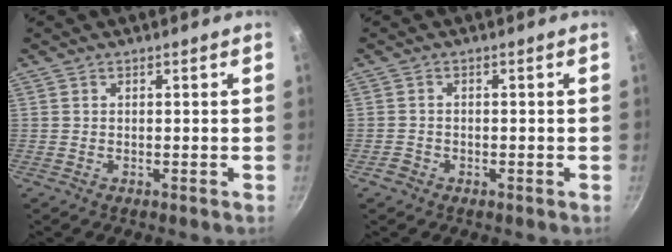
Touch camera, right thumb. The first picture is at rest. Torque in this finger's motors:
{"motor_torque": [0.65, 0.09, -0.40, -0.01, -0.02]}